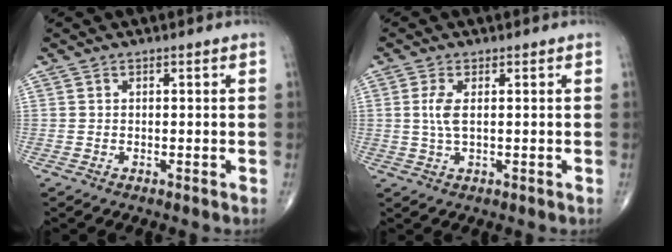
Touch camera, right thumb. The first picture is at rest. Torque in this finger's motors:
{"motor_torque": [-0.34, 0.07, -0.21, -0.26, -0.03]}